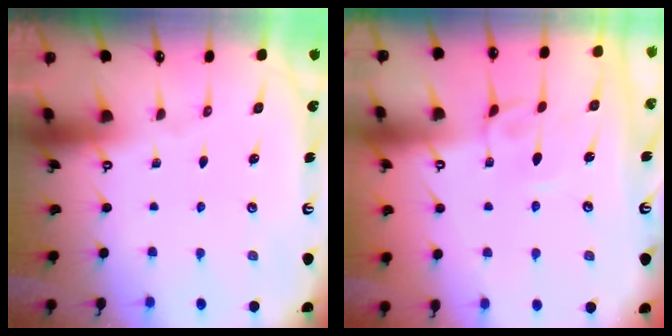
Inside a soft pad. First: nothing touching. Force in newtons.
{"total": 3.9, "press": 3.9, "slide": 0.2}